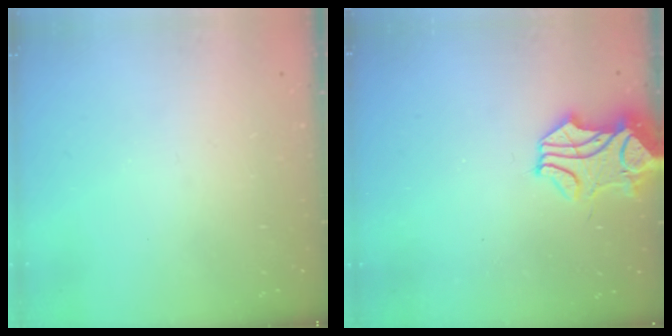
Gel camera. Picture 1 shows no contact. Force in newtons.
{"total": 2.1, "press": 1.8, "slide": 1.1}